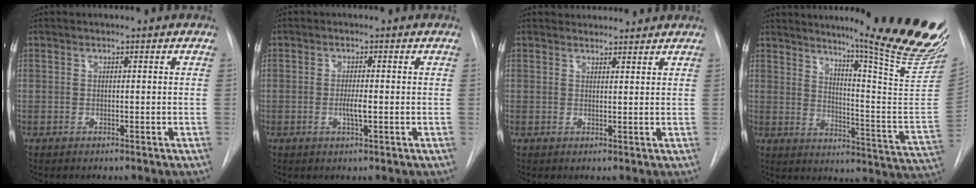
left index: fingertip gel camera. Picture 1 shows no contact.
{"total": 2.1, "force": [-0.3, 0.0, 2.1], "torque": [-0.039, -0.002, -0.006]}
{"total": 4.9, "force": [4.8, 1.0, 0.4], "torque": [-0.005, 0.022, 0.060]}
{"total": 23.6, "force": [19.6, -0.7, 13.1], "torque": [-0.180, -0.123, 0.245]}